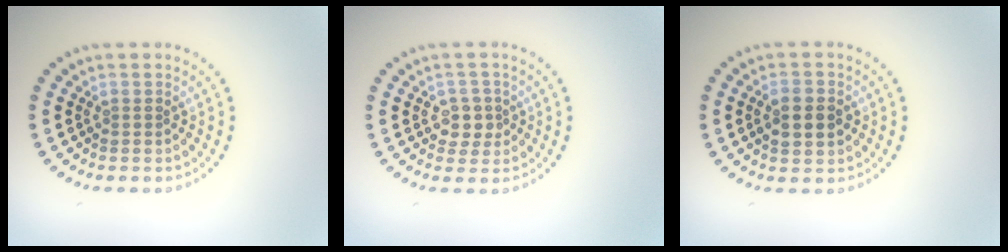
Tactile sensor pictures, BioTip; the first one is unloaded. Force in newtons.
{"total": 2.0, "press": 1.9, "slide": 0.6}
{"total": 3.1, "press": 3.1, "slide": 0.1}